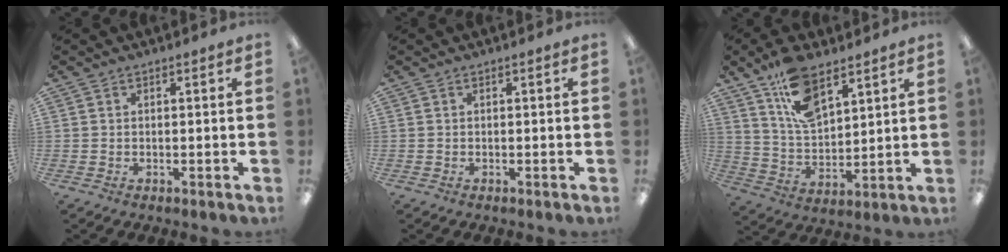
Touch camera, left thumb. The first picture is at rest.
{"total": 0.0}
{"total": 13.4, "force": [9.1, 6.3, 7.6], "torque": [-0.145, -0.034, 0.167]}